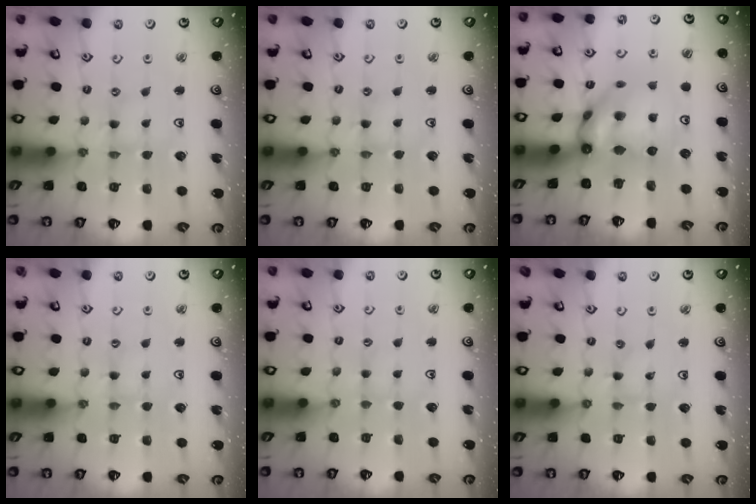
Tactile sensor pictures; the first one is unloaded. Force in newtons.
{"total": 1.0, "press": 0.9, "slide": 0.2}
{"total": 12.6, "press": 12.6, "slide": 1.1}
{"total": 1.5, "press": 1.5, "slide": 0.3}
{"total": 1.8, "press": 1.7, "slide": 0.3}
{"total": 0.0}